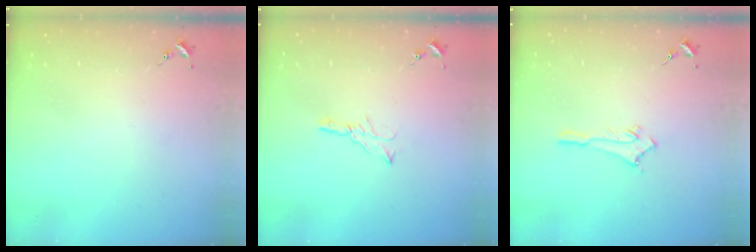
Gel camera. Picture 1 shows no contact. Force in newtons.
{"total": 5.3, "press": 5.3, "slide": 0.5}
{"total": 3.7, "press": 3.7, "slide": 0.1}